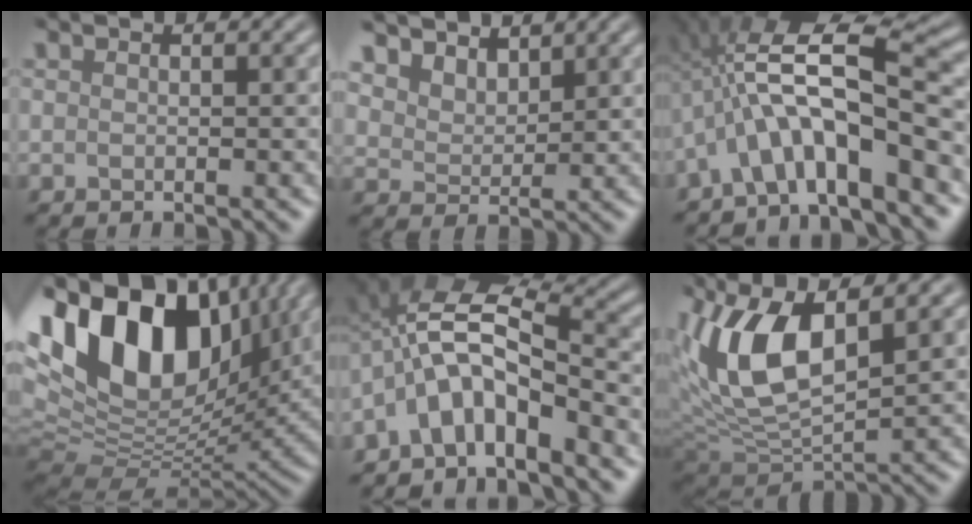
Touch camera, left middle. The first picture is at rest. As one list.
[{"total": 3.9, "force": [3.6, 1.5, 0.5], "torque": [-0.036, -0.003, 0.083]}, {"total": 10.5, "force": [-2.8, 2.7, 9.8], "torque": [-0.171, 0.036, -0.043]}, {"total": 17.2, "force": [6.9, 9.4, 12.6], "torque": [-0.237, 0.038, 0.121]}, {"total": 8.0, "force": [-3.5, 3.0, 6.6], "torque": [-0.121, 0.028, -0.069]}, {"total": 9.4, "force": [2.9, 4.3, 7.8], "torque": [-0.176, 0.009, 0.060]}]